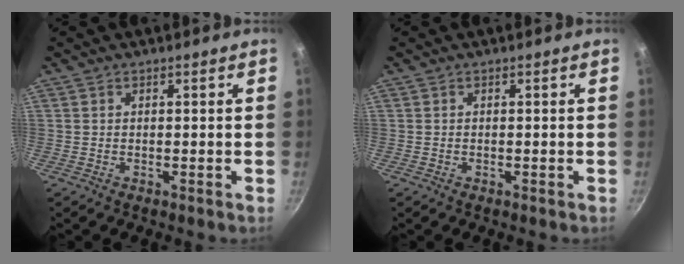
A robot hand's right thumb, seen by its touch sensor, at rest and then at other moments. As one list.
[{"total": 0.0}]